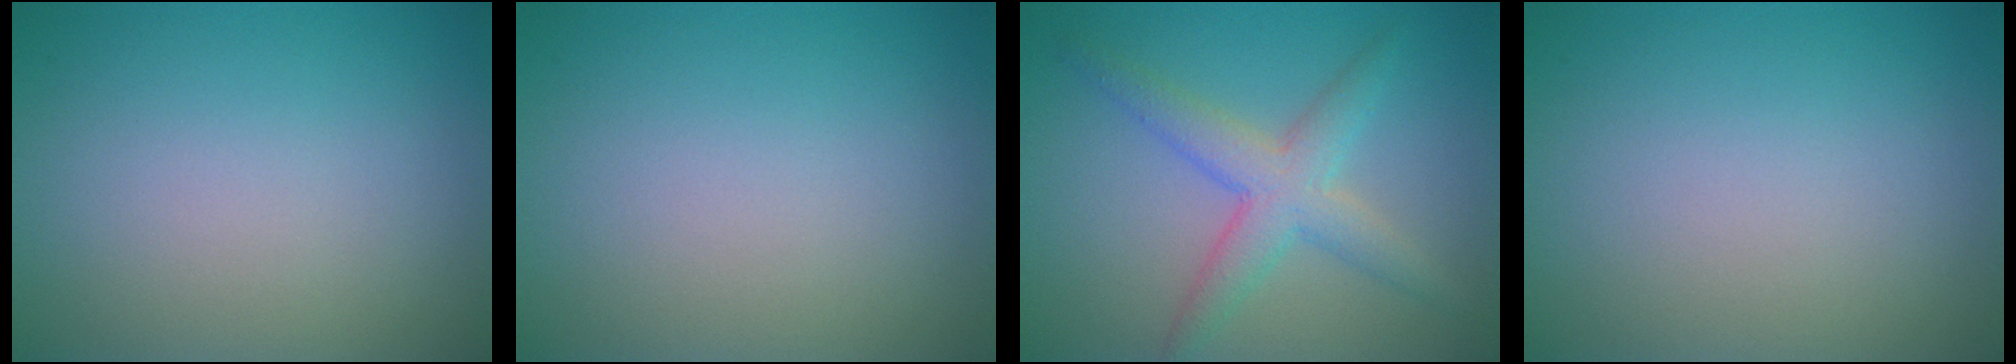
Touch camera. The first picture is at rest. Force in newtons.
{"total": 0.0}
{"total": 4.1, "press": 4.1, "slide": 0.1}
{"total": 0.0}